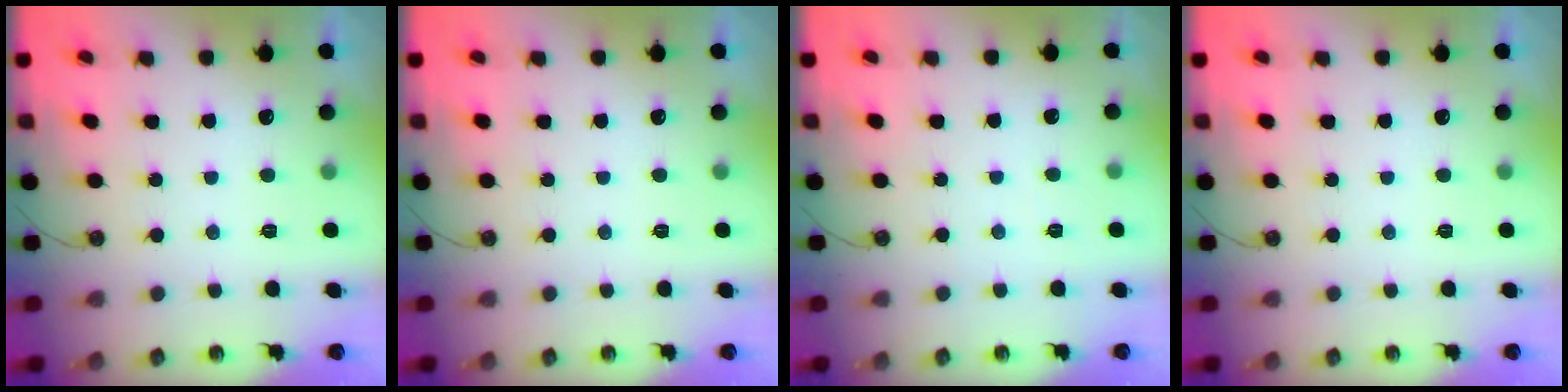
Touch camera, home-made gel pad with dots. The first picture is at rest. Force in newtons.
{"total": 0.0}
{"total": 3.0, "press": 3.0, "slide": 0.5}
{"total": 0.0}